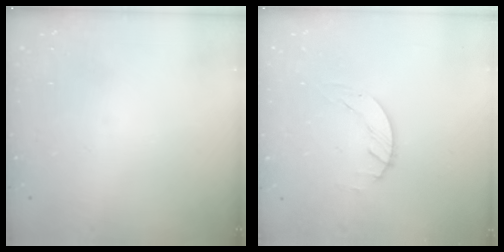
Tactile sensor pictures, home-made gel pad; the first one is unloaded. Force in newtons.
{"total": 1.7, "press": 1.7, "slide": 0.1}